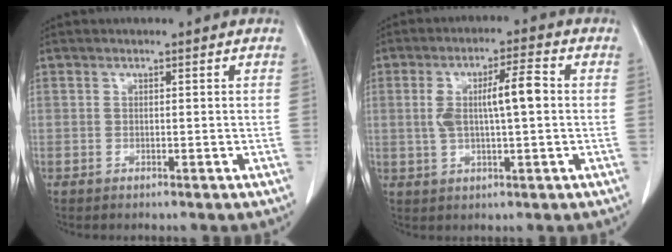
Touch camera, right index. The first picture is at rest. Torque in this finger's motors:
{"motor_torque": [0.40, 0.23, 0.19, 0.10]}